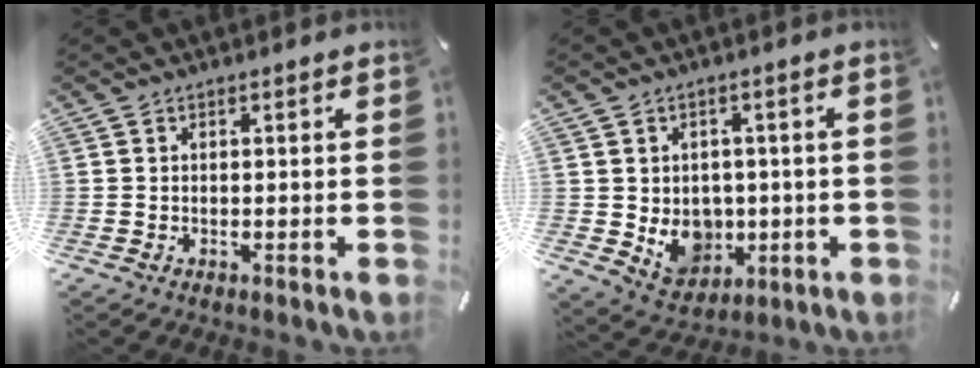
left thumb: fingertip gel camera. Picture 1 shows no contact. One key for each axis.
{"total": 7.9, "fx": -0.3, "fy": 7.3, "fz": 3.2, "tx": -0.049, "ty": -0.005, "tz": 0.004}